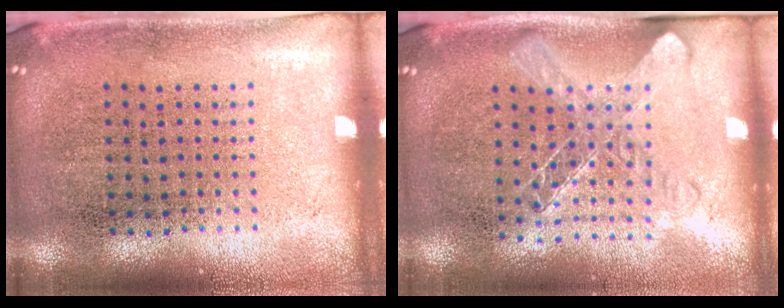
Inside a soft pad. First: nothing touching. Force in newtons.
{"total": 1.4, "press": 1.2, "slide": 0.7}